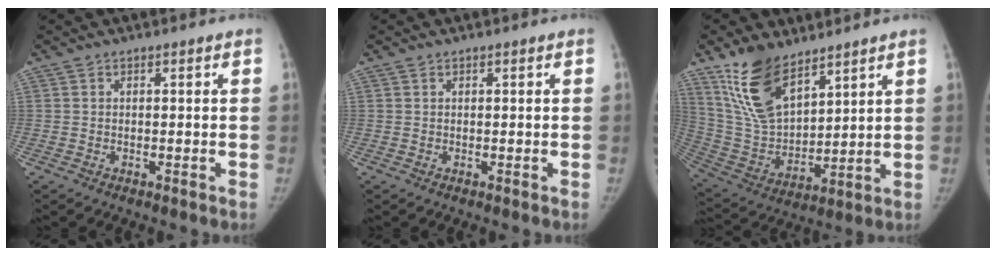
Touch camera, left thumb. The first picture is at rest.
{"total": 0.0}
{"total": 15.9, "force": [10.5, 7.4, 9.5], "torque": [-0.147, -0.054, 0.220]}